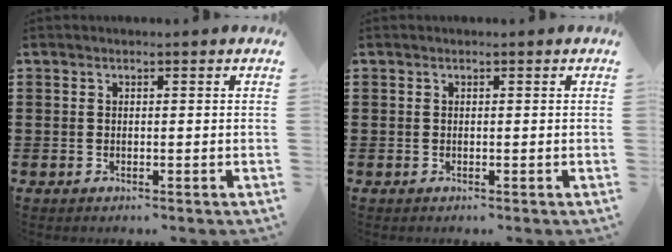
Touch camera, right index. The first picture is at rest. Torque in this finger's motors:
{"motor_torque": [0.68, 1.46, 0.00, 0.01]}